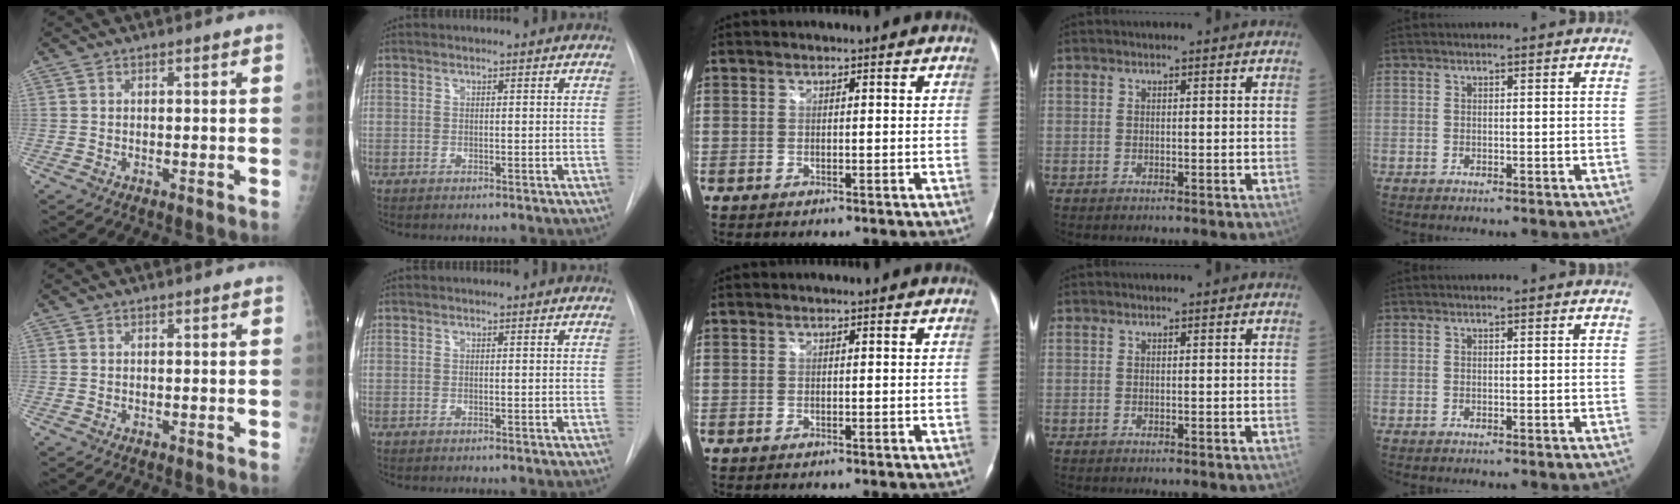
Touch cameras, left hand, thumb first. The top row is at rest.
{}